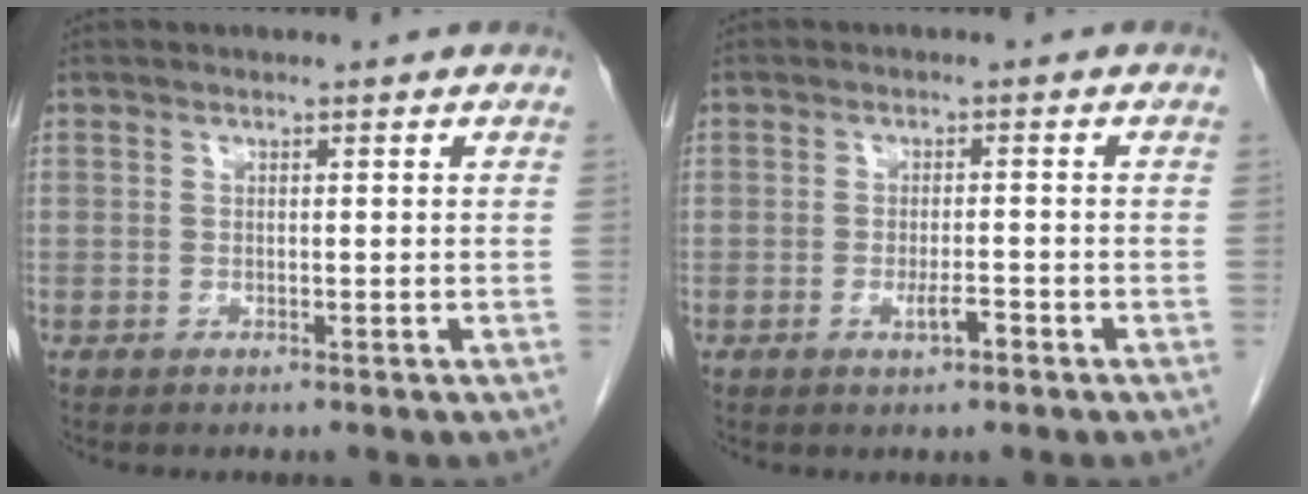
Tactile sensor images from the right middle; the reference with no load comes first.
{"total": 2.3, "force": [-1.2, 0.4, 1.9], "torque": [-0.032, 0.000, -0.019]}